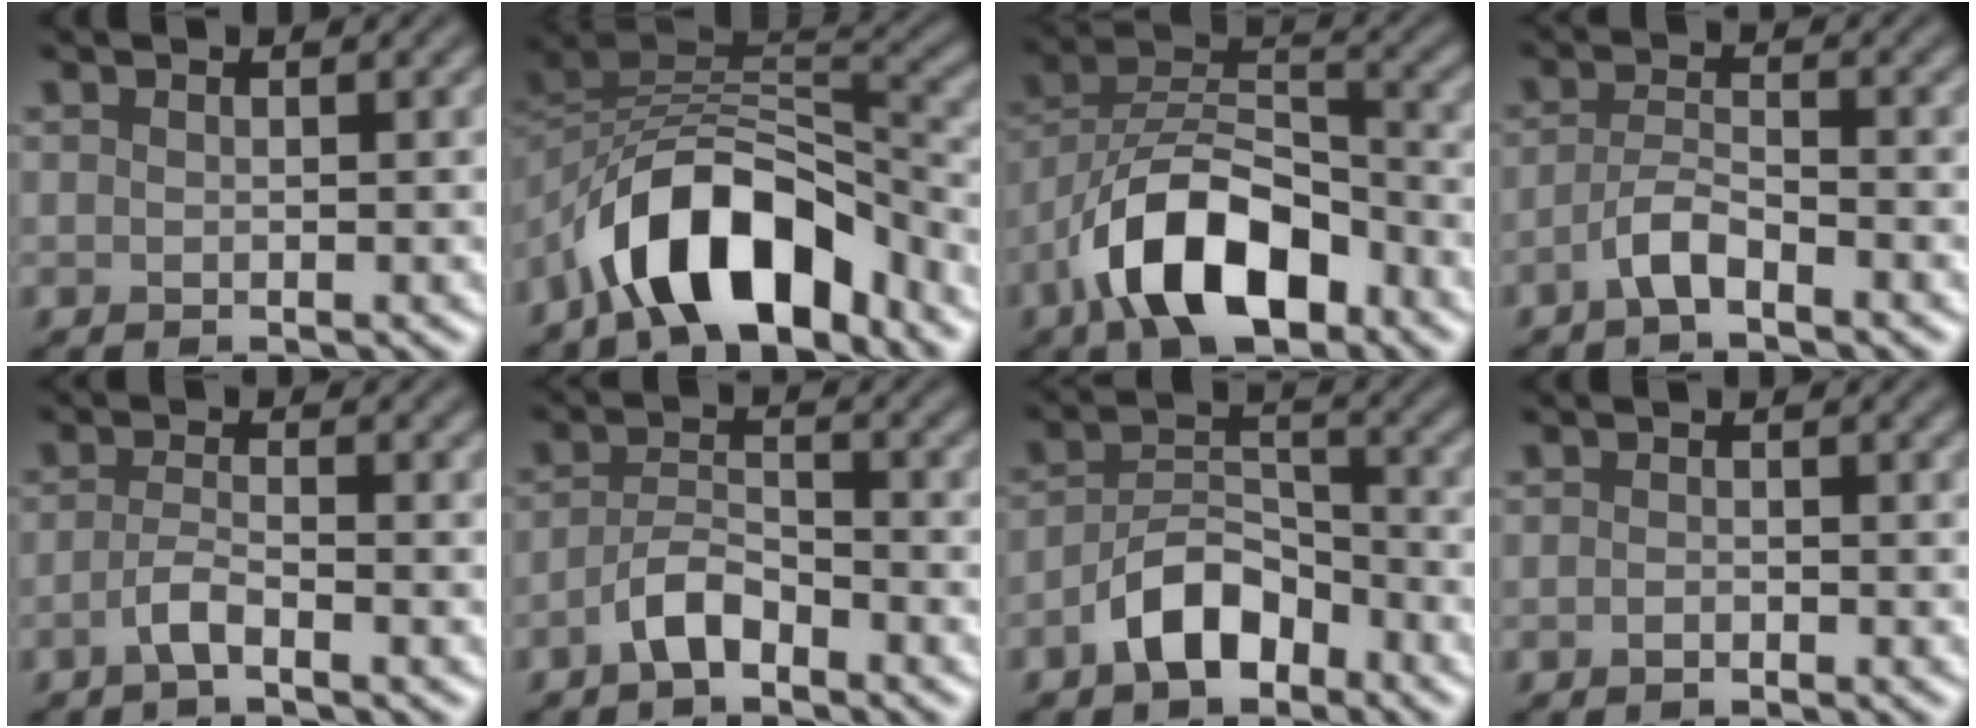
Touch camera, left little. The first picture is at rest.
{"total": 10.1, "force": [-6.3, 4.3, 6.6], "torque": [-0.096, 0.012, -0.117]}
{"total": 9.7, "force": [-5.5, 4.4, 6.7], "torque": [-0.112, 0.016, -0.106]}
{"total": 2.6, "force": [-1.6, 0.6, 1.9], "torque": [-0.041, 0.006, -0.039]}
{"total": 2.1, "force": [-1.1, 0.4, 1.7], "torque": [-0.036, 0.003, -0.028]}
{"total": 2.9, "force": [-1.9, 1.1, 1.9], "torque": [-0.040, 0.009, -0.042]}
{"total": 5.2, "force": [-3.1, 2.7, 3.2], "torque": [-0.051, 0.010, -0.063]}
{"total": 0.6, "force": [-0.4, 0.2, 0.4], "torque": [-0.010, -0.001, -0.007]}